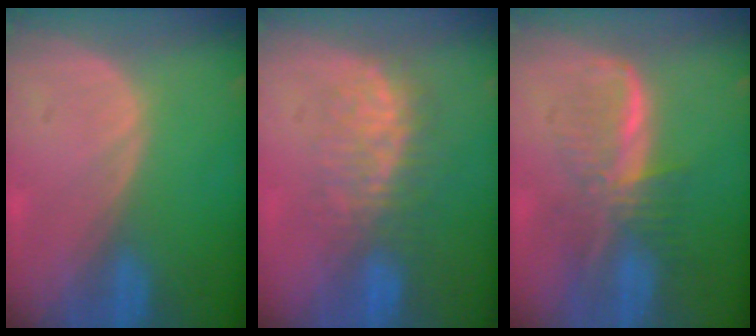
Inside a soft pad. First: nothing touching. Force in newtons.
{"total": 7.6, "press": 7.4, "slide": 1.9}
{"total": 6.9, "press": 6.4, "slide": 2.7}